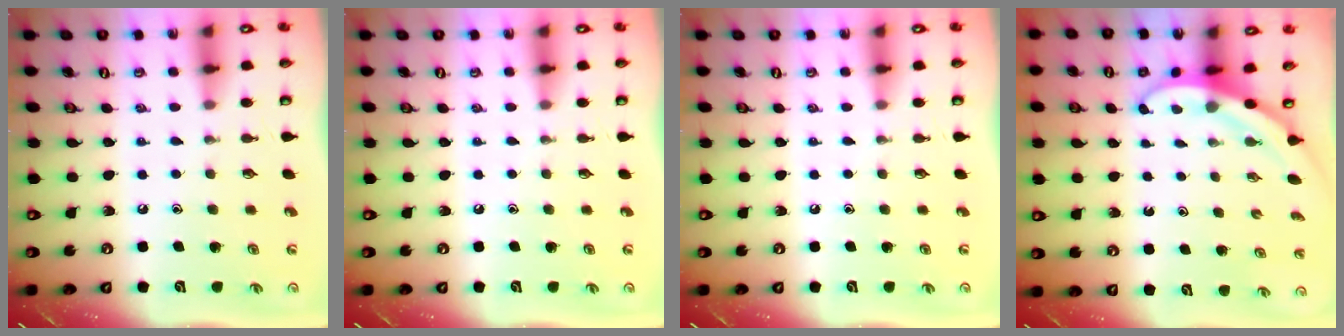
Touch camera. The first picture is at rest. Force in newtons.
{"total": 0.0}
{"total": 0.0}
{"total": 3.0, "press": 3.0, "slide": 0.1}